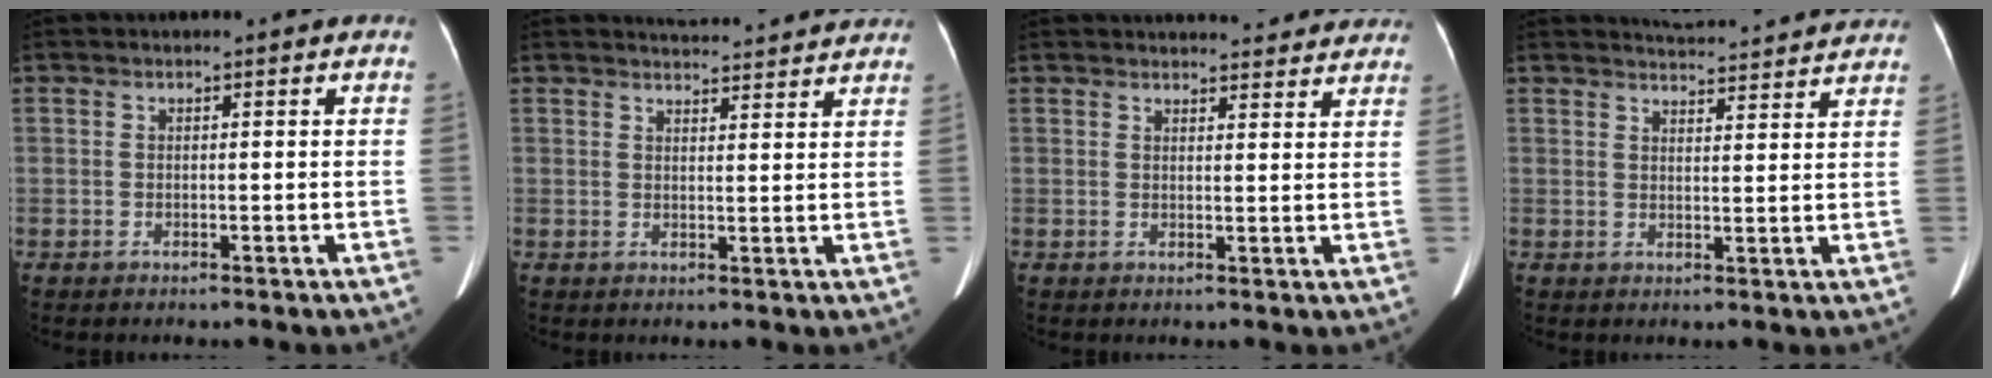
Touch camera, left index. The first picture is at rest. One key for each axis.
{"total": 7.9, "fx": 7.7, "fy": 0.7, "fz": 1.6, "tx": -0.022, "ty": 0.015, "tz": 0.087}
{"total": 11.2, "fx": 10.5, "fy": 2.7, "fz": 3.0, "tx": -0.011, "ty": 0.007, "tz": 0.107}
{"total": 10.4, "fx": 10.1, "fy": 0.9, "fz": 2.3, "tx": -0.031, "ty": 0.010, "tz": 0.118}